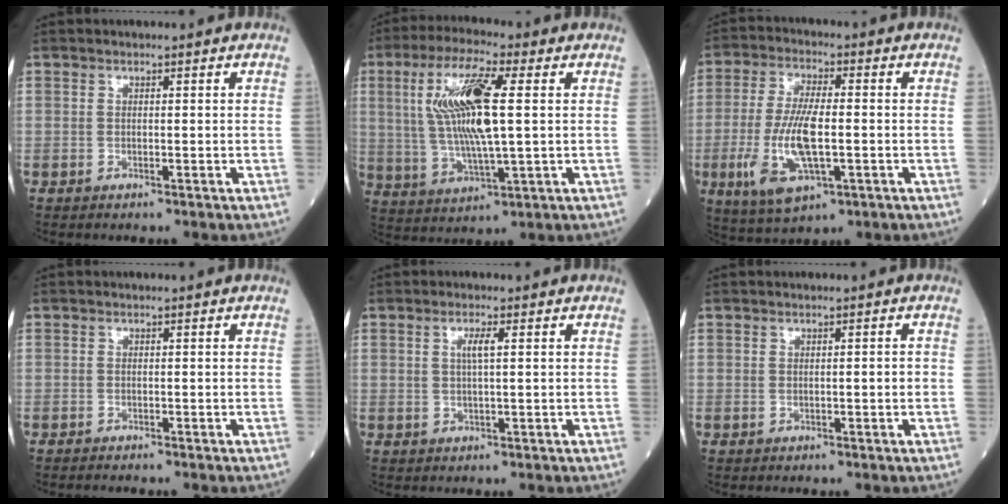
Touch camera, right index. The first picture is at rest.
{"total": 14.0, "force": [2.7, 2.2, 13.5], "torque": [-0.276, 0.007, 0.048]}
{"total": 11.6, "force": [-2.6, 3.4, 10.8], "torque": [-0.228, -0.010, -0.041]}
{"total": 0.8, "force": [-0.8, -0.1, 0.1], "torque": [-0.007, -0.003, -0.016]}
{"total": 2.1, "force": [0.6, 0.0, 2.0], "torque": [-0.042, 0.001, 0.011]}
{"total": 0.8, "force": [-0.1, 0.1, 0.8], "torque": [-0.013, 0.002, 0.001]}